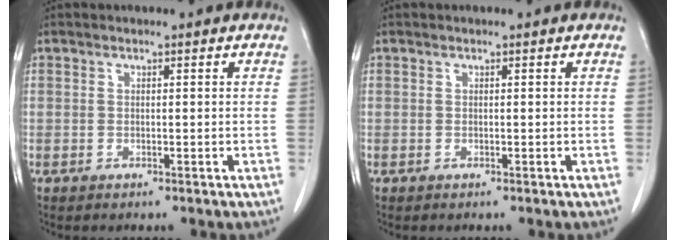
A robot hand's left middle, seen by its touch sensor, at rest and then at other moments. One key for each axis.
{"total": 0.0}